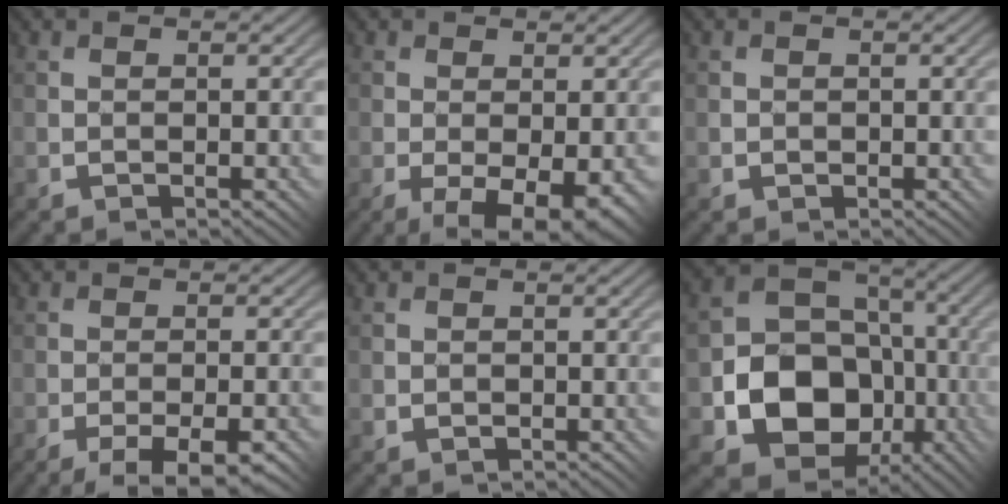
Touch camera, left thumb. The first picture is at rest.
{"total": 7.1, "force": [-2.9, 3.0, 5.7], "torque": [-0.078, -0.019, -0.036]}
{"total": 0.6, "force": [0.0, 0.6, 0.0], "torque": [0.000, -0.002, 0.000]}
{"total": 6.8, "force": [-4.7, 1.8, 4.6], "torque": [-0.073, 0.000, -0.067]}
{"total": 0.6, "force": [-0.1, 0.6, 0.1], "torque": [-0.002, -0.003, -0.001]}
{"total": 13.9, "force": [-4.5, 11.0, 7.2], "torque": [-0.138, -0.039, -0.083]}